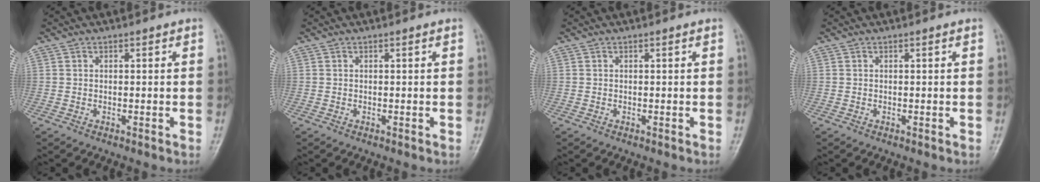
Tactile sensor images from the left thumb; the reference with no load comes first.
{"total": 0.0}
{"total": 0.0}
{"total": 0.0}